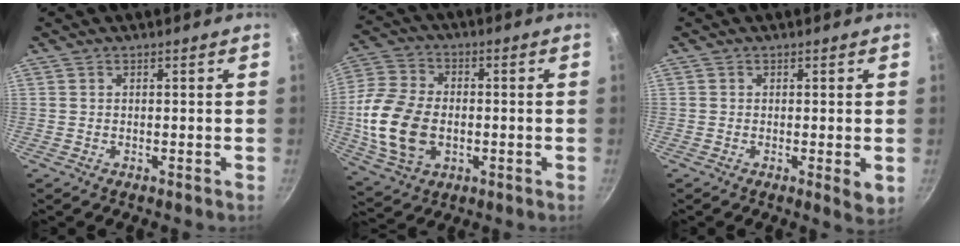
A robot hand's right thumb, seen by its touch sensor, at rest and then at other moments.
{"total": 15.9, "force": [-1.9, 11.0, 11.4], "torque": [-0.218, 0.012, -0.034]}
{"total": 2.9, "force": [-0.2, 1.0, 2.7], "torque": [-0.040, -0.010, -0.005]}